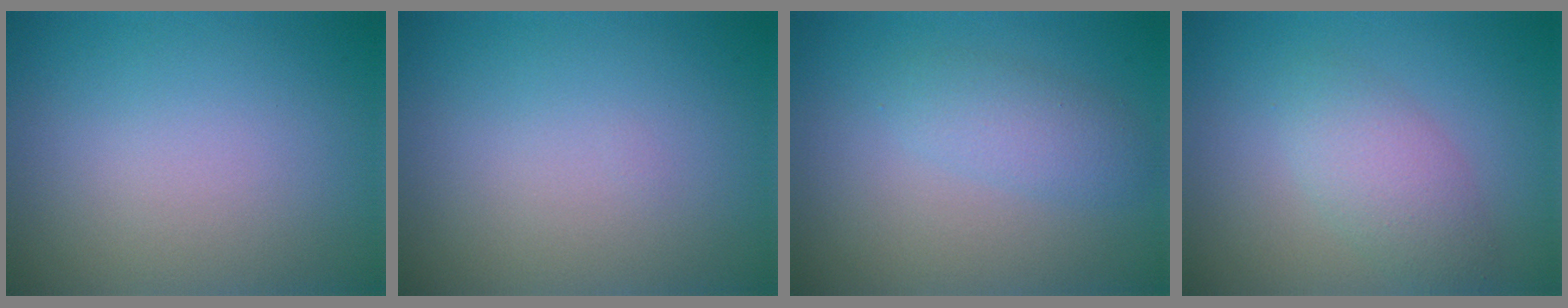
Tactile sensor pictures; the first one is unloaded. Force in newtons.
{"total": 0.0}
{"total": 2.2, "press": 2.2, "slide": 0.1}
{"total": 3.0, "press": 3.0, "slide": 0.0}